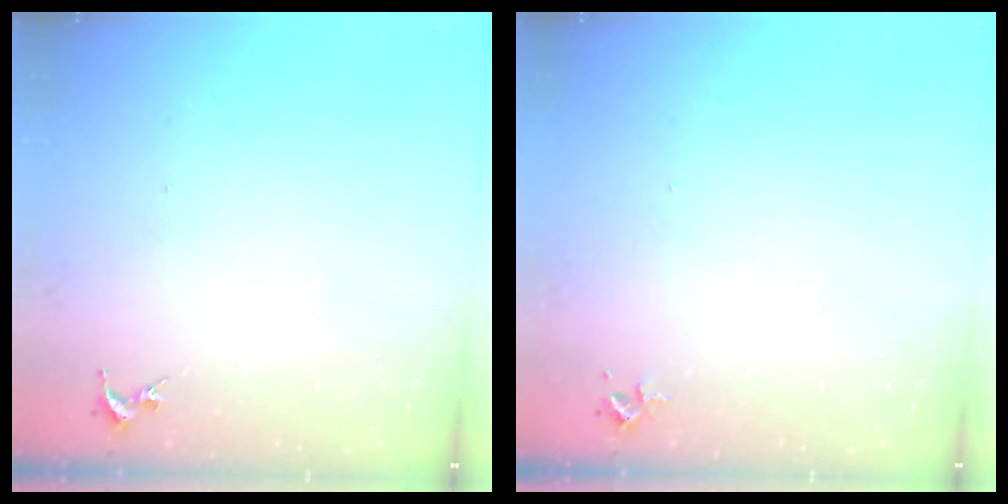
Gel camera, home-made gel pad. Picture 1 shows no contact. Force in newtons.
{"total": 2.4, "press": 2.4, "slide": 0.3}